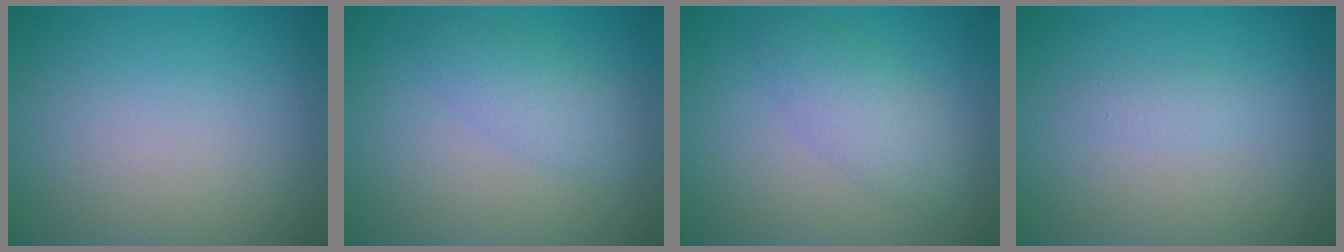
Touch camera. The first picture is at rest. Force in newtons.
{"total": 2.5, "press": 2.5, "slide": 0.1}
{"total": 3.2, "press": 3.2, "slide": 0.0}
{"total": 0.9, "press": 0.9, "slide": 0.0}